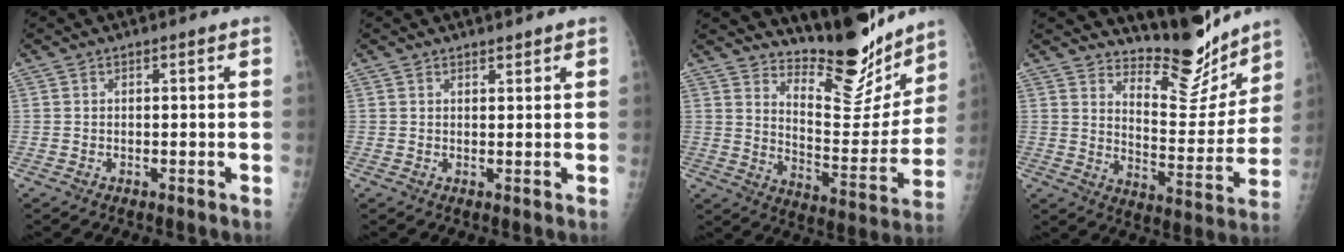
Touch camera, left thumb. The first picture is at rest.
{"total": 1.2, "force": [1.1, 0.3, 0.3], "torque": [-0.001, -0.008, 0.016]}
{"total": 16.7, "force": [14.7, 4.6, 6.2], "torque": [-0.049, -0.127, 0.224]}
{"total": 13.2, "force": [12.2, 3.5, 3.5], "torque": [-0.020, -0.110, 0.189]}